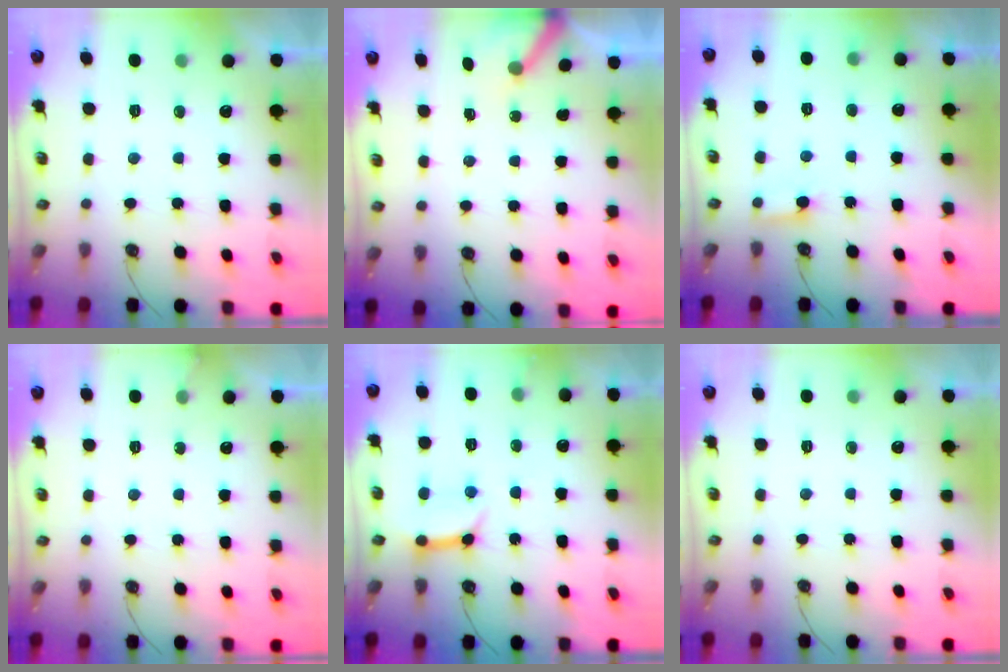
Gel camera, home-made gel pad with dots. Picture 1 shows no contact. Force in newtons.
{"total": 2.9, "press": 2.9, "slide": 0.3}
{"total": 5.8, "press": 5.8, "slide": 0.5}
{"total": 2.8, "press": 2.8, "slide": 0.2}
{"total": 11.1, "press": 11.0, "slide": 1.0}
{"total": 0.0}